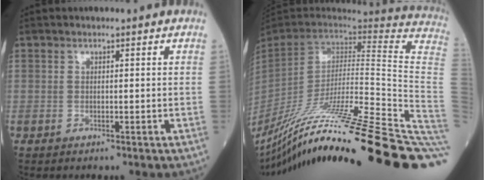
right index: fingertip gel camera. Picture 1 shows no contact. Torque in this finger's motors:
{"motor_torque": [-0.90, -1.25, 1.00, 0.21]}